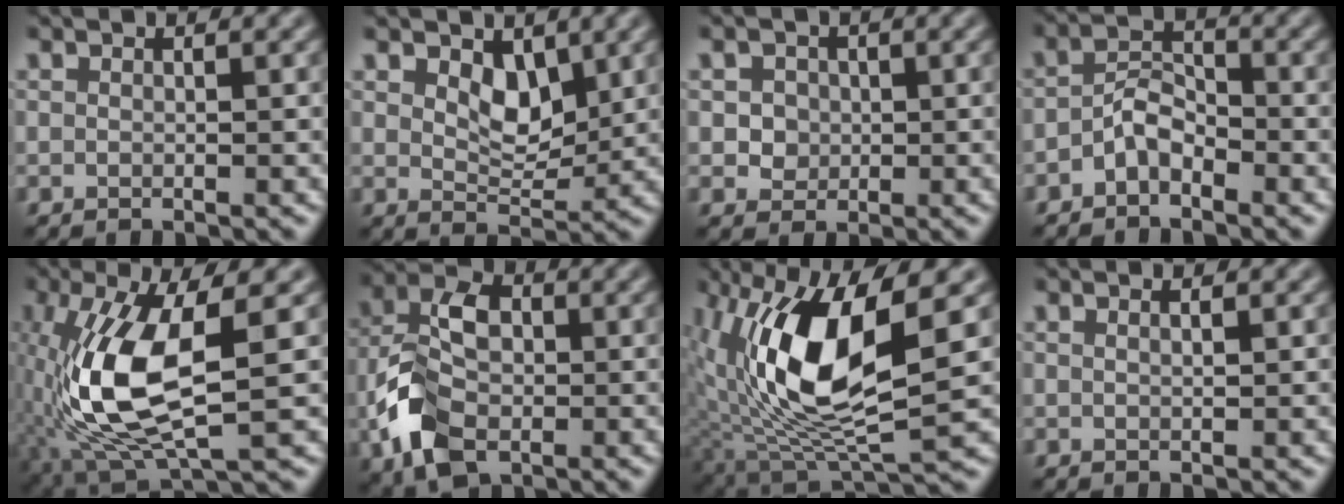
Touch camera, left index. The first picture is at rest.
{"total": 2.9, "force": [1.3, 1.7, 2.0], "torque": [-0.045, -0.013, 0.022]}
{"total": 2.3, "force": [0.4, 2.1, 0.9], "torque": [-0.023, -0.001, 0.011]}
{"total": 2.5, "force": [-1.8, 1.2, 1.4], "torque": [-0.029, 0.009, -0.036]}
{"total": 10.0, "force": [-0.8, 3.5, 9.3], "torque": [-0.207, -0.005, -0.011]}
{"total": 8.8, "force": [-2.4, 5.7, 6.3], "torque": [-0.142, -0.004, -0.054]}
{"total": 12.2, "force": [1.6, 4.7, 11.1], "torque": [-0.228, -0.012, 0.030]}
{"total": 0.9, "force": [0.3, 0.3, 0.8], "torque": [-0.010, -0.005, 0.002]}